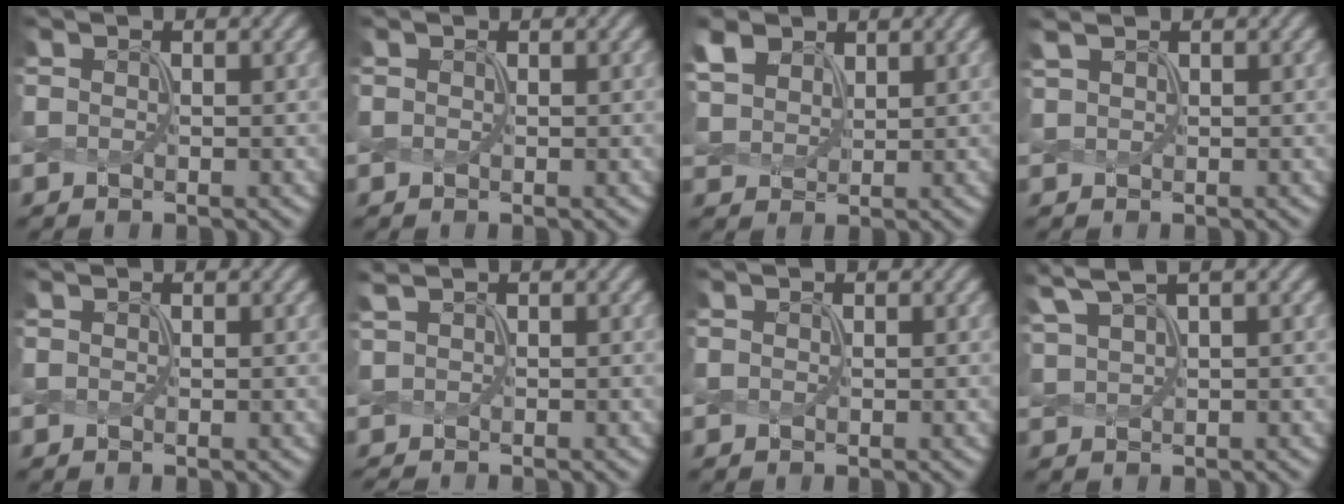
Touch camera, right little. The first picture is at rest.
{"total": 0.0}
{"total": 3.7, "force": [2.3, 2.3, 1.8], "torque": [-0.059, 0.007, 0.049]}
{"total": 2.4, "force": [1.8, 0.8, 1.3], "torque": [-0.013, 0.007, 0.018]}
{"total": 0.0}
{"total": 1.3, "force": [0.3, 0.4, 1.2], "torque": [-0.016, 0.006, 0.007]}
{"total": 0.0}
{"total": 4.4, "force": [3.4, 0.8, 2.6], "torque": [-0.060, 0.020, 0.066]}